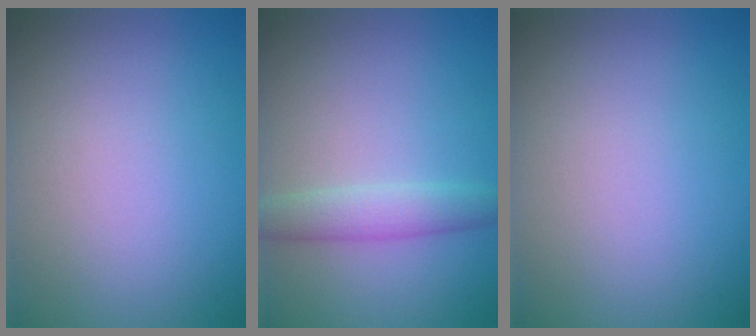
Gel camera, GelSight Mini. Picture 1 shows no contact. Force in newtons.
{"total": 2.7, "press": 2.7, "slide": 0.1}
{"total": 0.0}